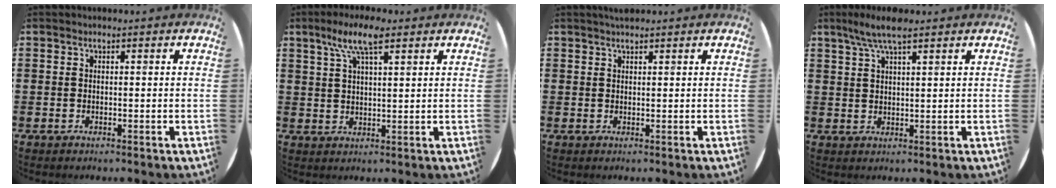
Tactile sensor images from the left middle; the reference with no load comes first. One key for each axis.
{"total": 7.1, "fx": 4.5, "fy": 2.0, "fz": 5.1, "tx": -0.102, "ty": 0.006, "tz": 0.076}
{"total": 1.1, "fx": 1.0, "fy": 0.1, "fz": 0.3, "tx": -0.005, "ty": 0.002, "tz": 0.018}
{"total": 4.8, "fx": 3.5, "fy": 1.0, "fz": 3.1, "tx": -0.068, "ty": 0.002, "tz": 0.062}